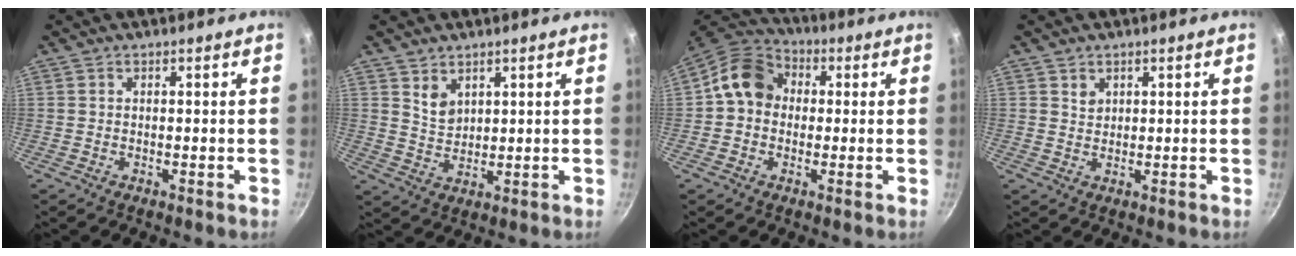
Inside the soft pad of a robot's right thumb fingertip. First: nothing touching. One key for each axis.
{"total": 4.2, "fx": 2.3, "fy": 2.9, "fz": 1.9, "tx": -0.019, "ty": -0.020, "tz": 0.049}
{"total": 10.6, "fx": 0.8, "fy": 8.8, "fz": 5.8, "tx": -0.063, "ty": 0.027, "tz": -0.009}
{"total": 1.8, "fx": 0.9, "fy": 1.5, "fz": 0.5, "tx": -0.001, "ty": -0.001, "tz": 0.016}